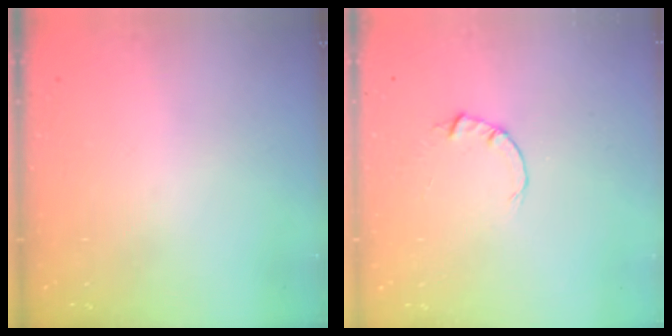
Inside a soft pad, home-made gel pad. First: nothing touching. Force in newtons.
{"total": 2.0, "press": 2.0, "slide": 0.3}